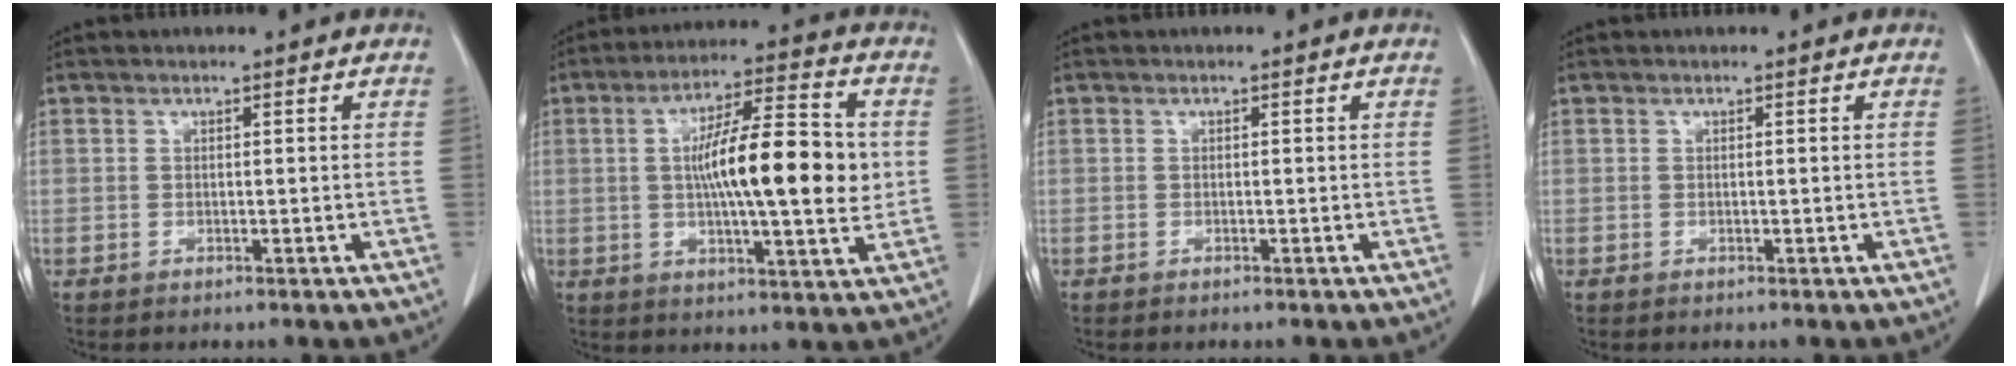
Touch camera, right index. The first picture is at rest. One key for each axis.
{"total": 15.5, "fx": 0.8, "fy": 2.8, "fz": 15.3, "tx": -0.250, "ty": 0.014, "tz": 0.008}
{"total": 0.0}
{"total": 0.0}